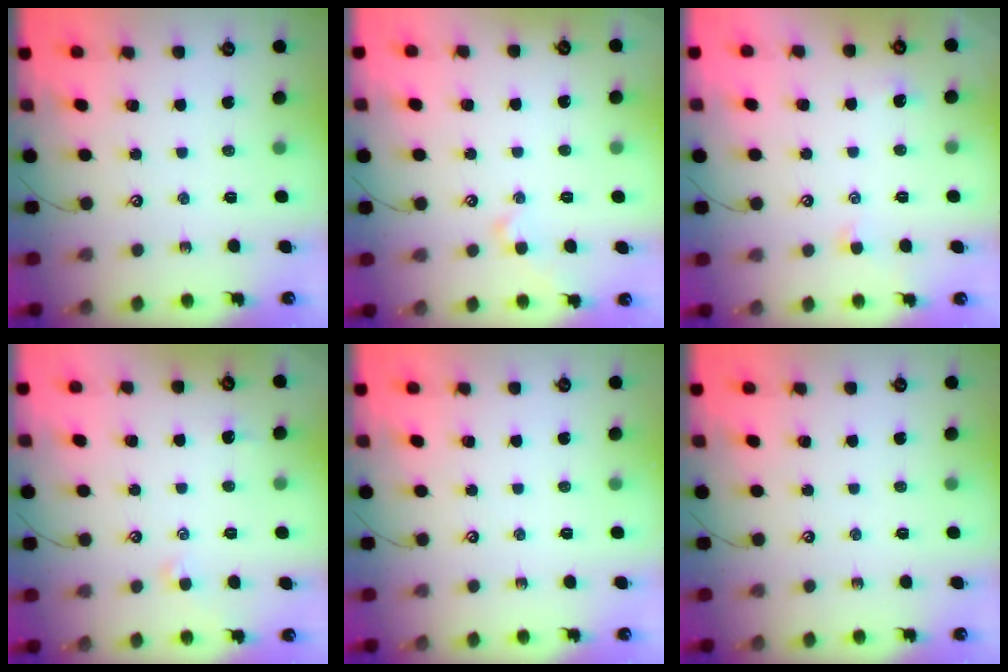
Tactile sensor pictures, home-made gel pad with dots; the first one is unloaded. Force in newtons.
{"total": 1.4, "press": 1.4, "slide": 0.1}
{"total": 0.0}
{"total": 0.8, "press": 0.7, "slide": 0.4}
{"total": 0.0}
{"total": 0.0}